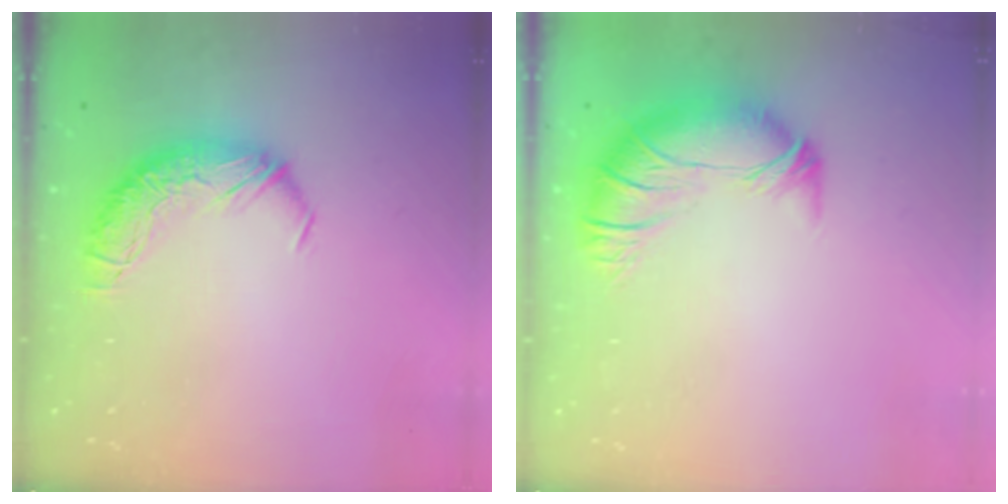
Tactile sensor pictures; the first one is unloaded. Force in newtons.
{"total": 2.8, "press": 0.9, "slide": 2.6}